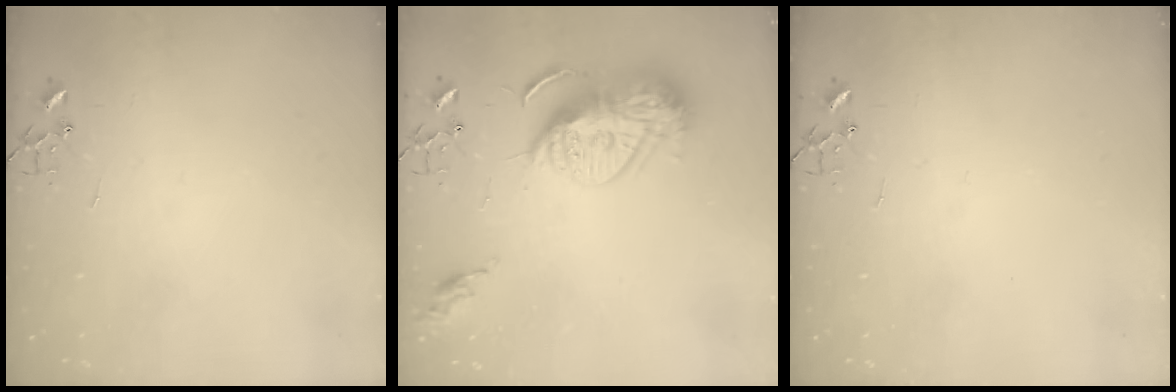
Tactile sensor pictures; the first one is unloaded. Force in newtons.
{"total": 15.5, "press": 15.4, "slide": 1.4}
{"total": 0.0}